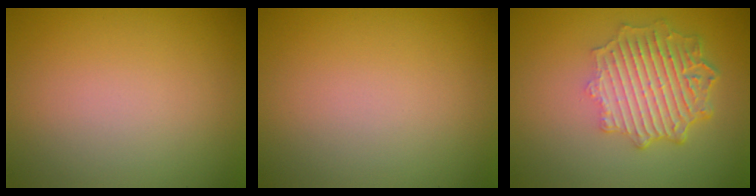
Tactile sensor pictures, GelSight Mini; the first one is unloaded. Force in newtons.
{"total": 0.0}
{"total": 6.3, "press": 4.7, "slide": 4.2}